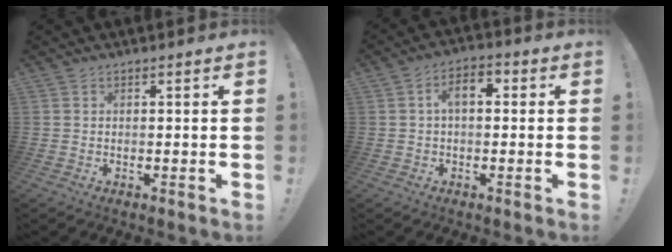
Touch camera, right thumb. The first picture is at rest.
{"total": 5.9, "force": [0.7, 3.3, 4.9], "torque": [-0.079, 0.010, 0.011]}